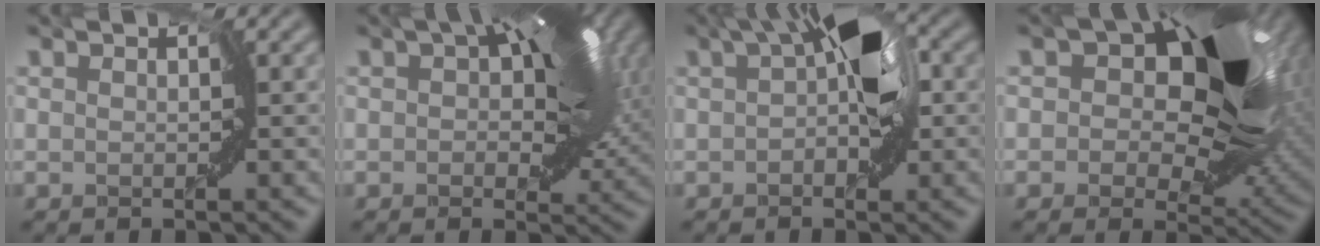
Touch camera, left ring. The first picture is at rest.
{"total": 8.4, "force": [2.4, 4.2, 6.8], "torque": [-0.089, 0.014, 0.029]}
{"total": 6.0, "force": [1.3, 2.2, 5.4], "torque": [-0.074, 0.022, 0.015]}
{"total": 14.5, "force": [4.9, 8.2, 10.9], "torque": [-0.128, 0.038, 0.060]}